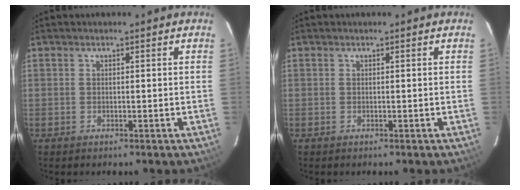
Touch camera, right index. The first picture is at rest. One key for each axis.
{"total": 0.0}